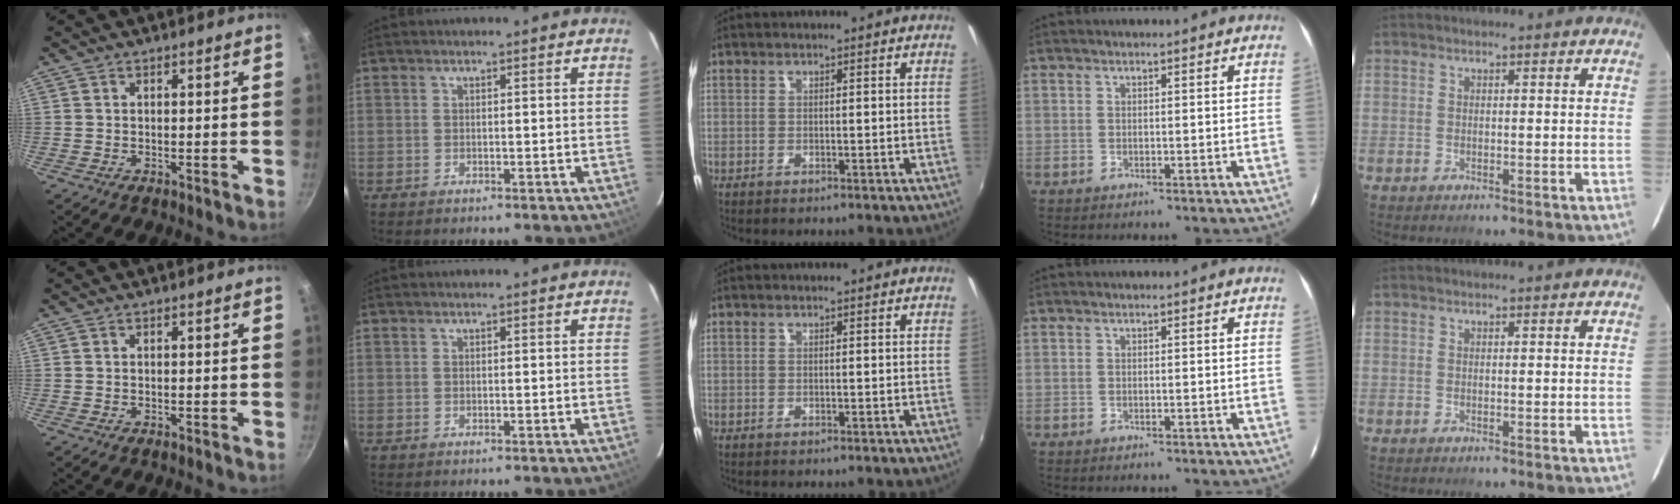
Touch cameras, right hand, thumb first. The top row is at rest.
{}